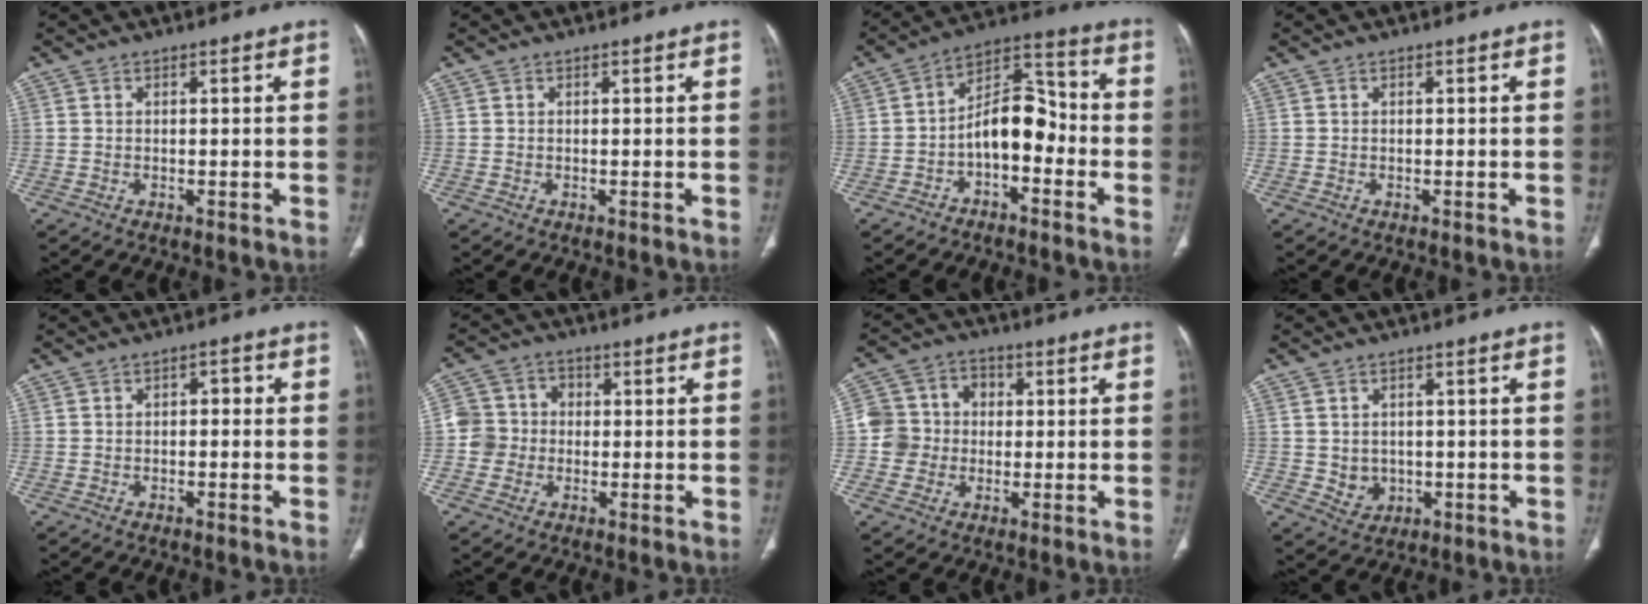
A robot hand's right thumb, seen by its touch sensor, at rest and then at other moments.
{"total": 0.0}
{"total": 10.6, "force": [-3.1, 6.0, 8.2], "torque": [-0.108, 0.053, -0.062]}
{"total": 0.0}
{"total": 2.1, "force": [-0.1, 1.4, 1.7], "torque": [-0.013, 0.009, -0.009]}
{"total": 6.4, "force": [-0.7, 6.2, 1.5], "torque": [-0.004, 0.021, -0.022]}
{"total": 8.3, "force": [-0.3, 8.0, 2.4], "torque": [-0.013, 0.026, -0.013]}
{"total": 4.0, "force": [-0.2, 3.5, 1.9], "torque": [-0.017, -0.001, 0.010]}